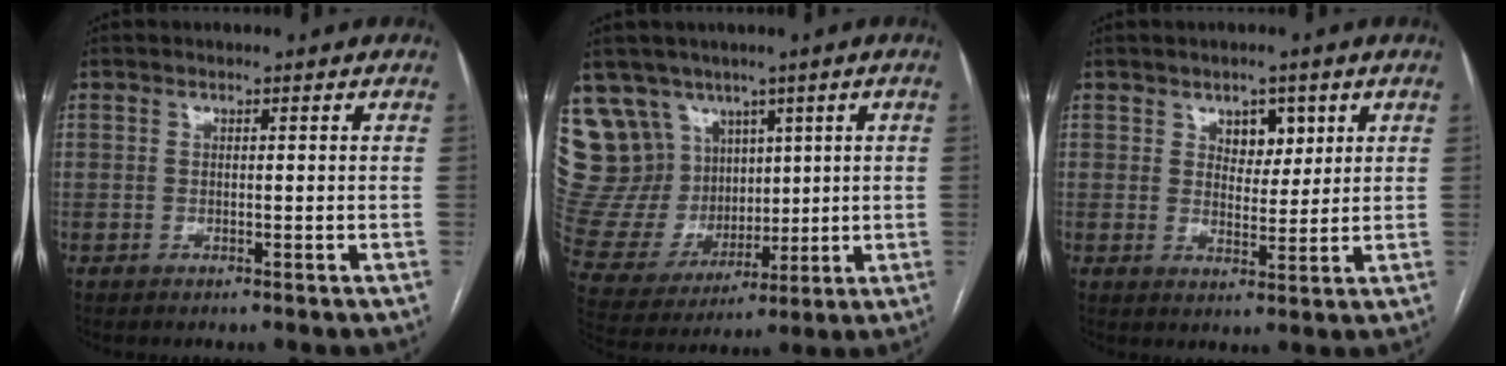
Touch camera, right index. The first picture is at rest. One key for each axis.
{"total": 16.3, "fx": 9.1, "fy": 12.6, "fz": 4.9, "tx": -0.115, "ty": 0.060, "tz": 0.201}
{"total": 4.4, "fx": 2.3, "fy": 2.7, "fz": 2.7, "tx": -0.034, "ty": 0.003, "tz": 0.037}